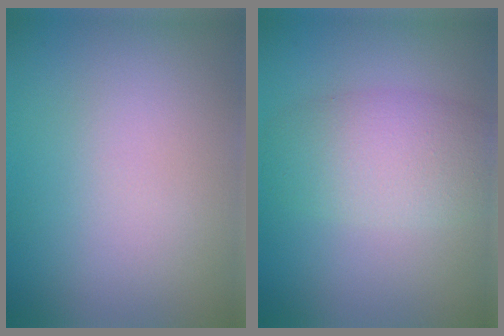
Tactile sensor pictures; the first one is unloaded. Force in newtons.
{"total": 5.1, "press": 5.1, "slide": 0.2}